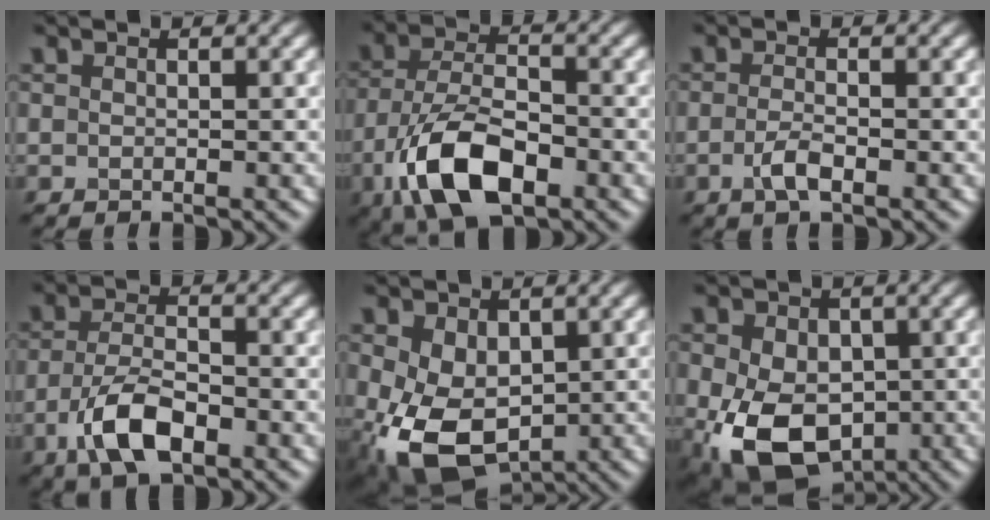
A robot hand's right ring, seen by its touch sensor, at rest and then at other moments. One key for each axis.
{"total": 9.2, "fx": -4.3, "fy": 4.4, "fz": 6.9, "tx": -0.145, "ty": -0.005, "tz": -0.088}
{"total": 2.0, "fx": -0.9, "fy": 0.7, "fz": 1.7, "tx": -0.036, "ty": -0.001, "tz": -0.020}
{"total": 5.8, "fx": -2.7, "fy": 2.5, "fz": 4.5, "tx": -0.093, "ty": -0.001, "tz": -0.055}
{"total": 8.7, "fx": -1.8, "fy": 5.9, "fz": 6.1, "tx": -0.144, "ty": -0.027, "tz": -0.027}
{"total": 11.0, "fx": -3.0, "fy": 7.5, "fz": 7.5, "tx": -0.158, "ty": -0.038, "tz": -0.049}